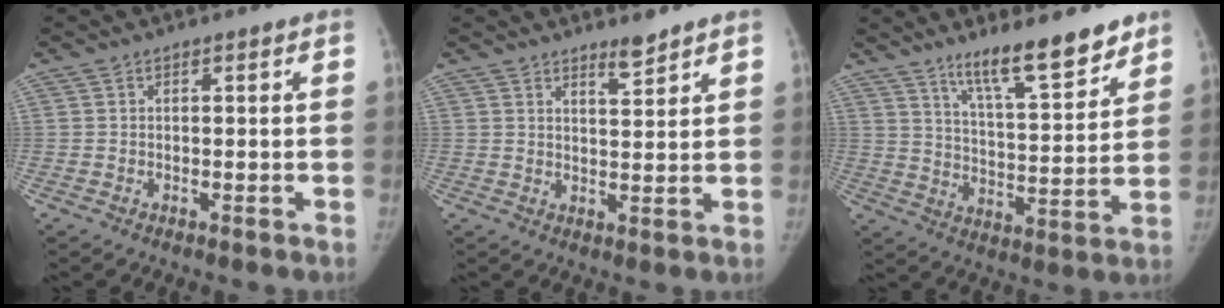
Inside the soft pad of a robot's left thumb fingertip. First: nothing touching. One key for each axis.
{"total": 3.3, "fx": 2.8, "fy": 0.6, "fz": 1.5, "tx": -0.017, "ty": -0.027, "tz": 0.046}
{"total": 13.9, "fx": 10.5, "fy": 3.2, "fz": 8.6, "tx": -0.109, "ty": -0.072, "tz": 0.174}